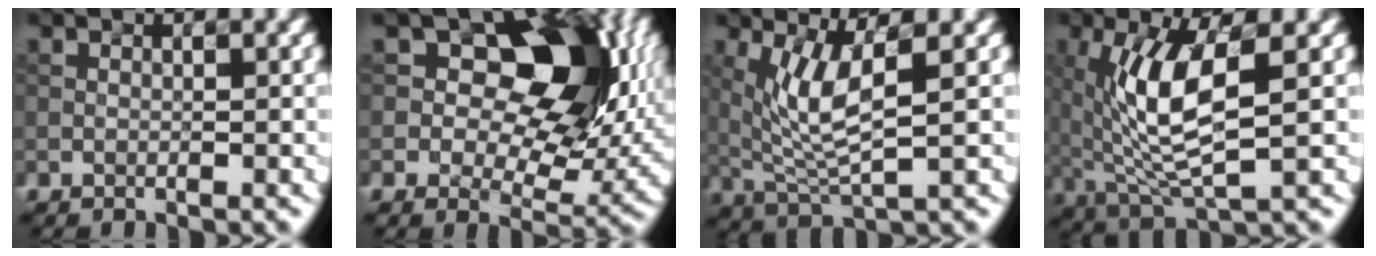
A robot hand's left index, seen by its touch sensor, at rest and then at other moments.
{"total": 11.1, "force": [2.4, 7.2, 8.2], "torque": [-0.095, 0.006, 0.039]}
{"total": 4.8, "force": [1.2, 1.2, 4.5], "torque": [-0.108, -0.009, 0.043]}
{"total": 7.4, "force": [1.1, 2.3, 7.0], "torque": [-0.151, -0.003, 0.036]}